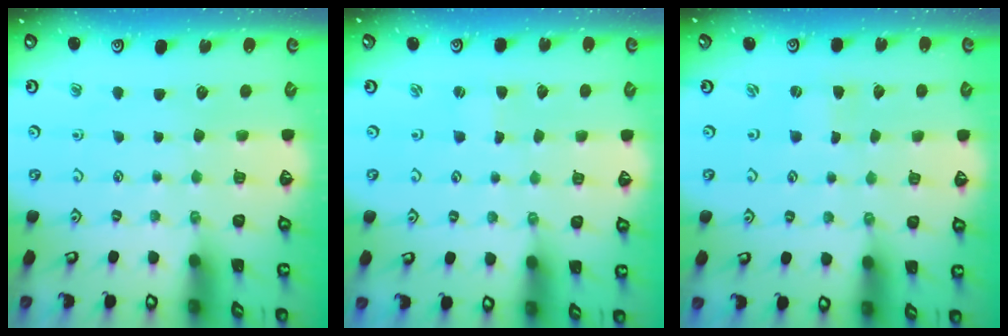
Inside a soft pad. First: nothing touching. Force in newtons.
{"total": 0.0}
{"total": 0.0}